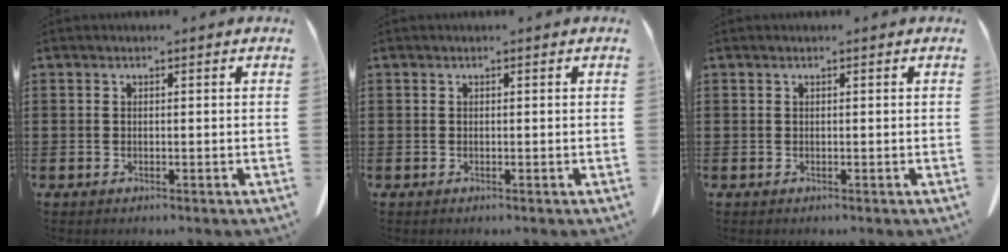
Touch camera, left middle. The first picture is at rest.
{"total": 0.0}
{"total": 0.0}